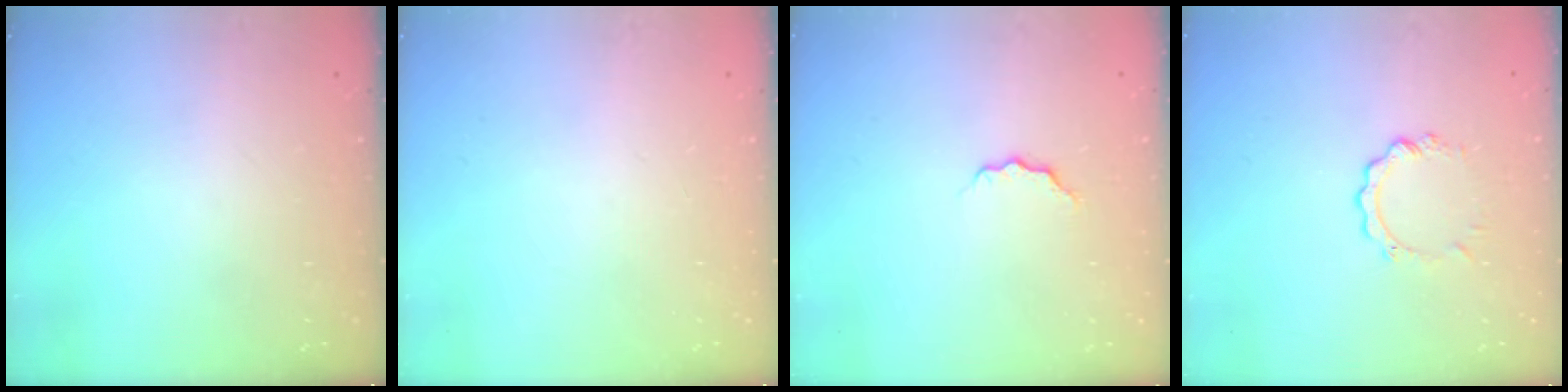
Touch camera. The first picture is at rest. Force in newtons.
{"total": 0.0}
{"total": 3.5, "press": 3.5, "slide": 0.5}
{"total": 4.0, "press": 4.0, "slide": 0.4}